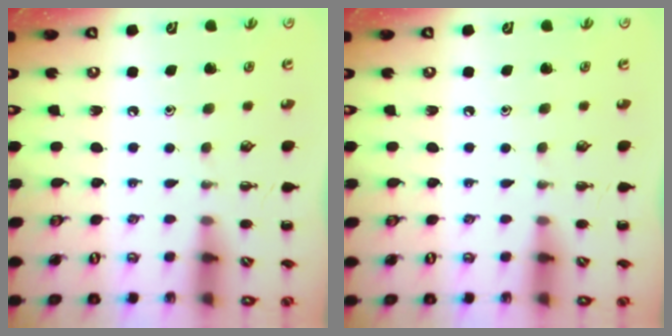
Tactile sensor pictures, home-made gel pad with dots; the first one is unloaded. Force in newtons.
{"total": 0.0}